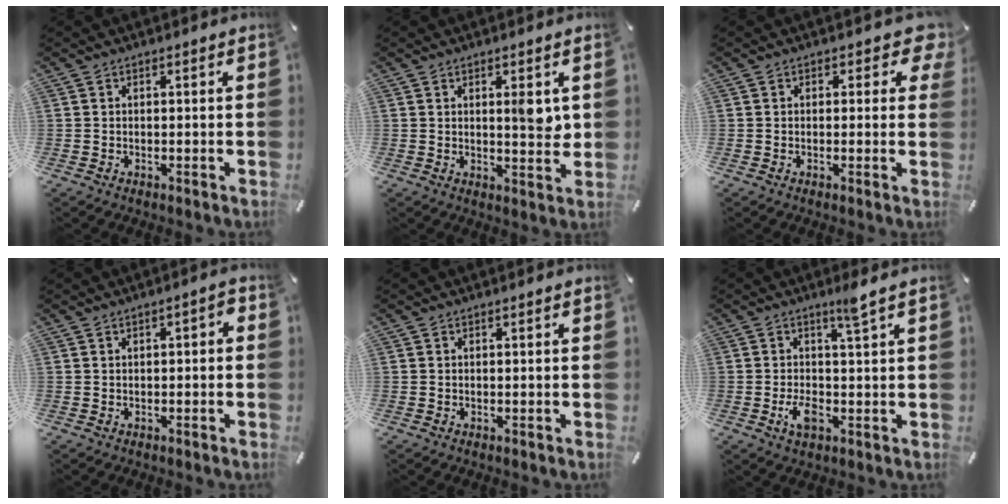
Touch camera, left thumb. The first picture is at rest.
{"total": 5.7, "force": [1.9, 1.9, 5.1], "torque": [-0.071, -0.011, 0.025]}
{"total": 4.7, "force": [1.8, 2.9, 3.2], "torque": [-0.027, -0.005, 0.024]}
{"total": 2.3, "force": [-0.3, 1.1, 1.9], "torque": [-0.034, 0.008, -0.008]}
{"total": 0.0}
{"total": 6.0, "force": [0.7, 1.5, 5.8], "torque": [-0.096, -0.007, 0.008]}